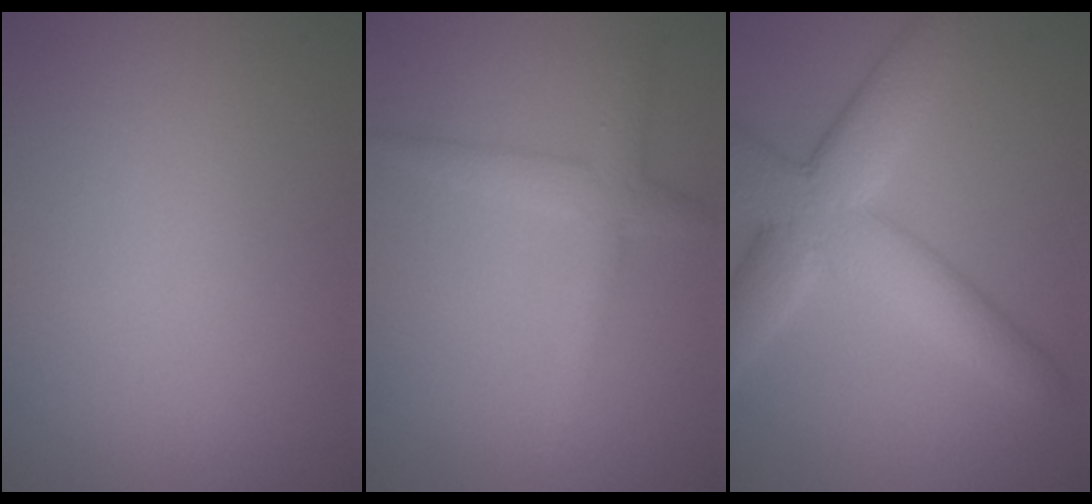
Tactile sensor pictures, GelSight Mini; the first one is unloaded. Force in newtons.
{"total": 2.5, "press": 2.5, "slide": 0.1}
{"total": 8.0, "press": 8.0, "slide": 0.7}